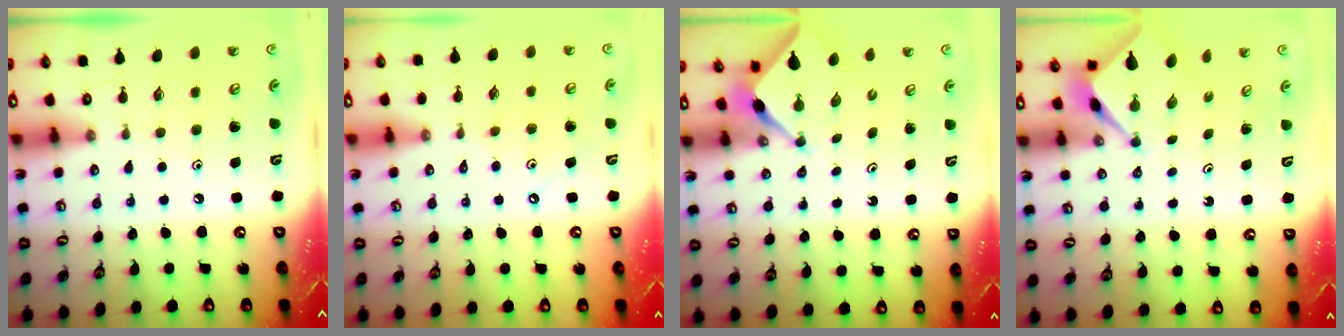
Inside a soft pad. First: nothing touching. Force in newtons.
{"total": 2.1, "press": 2.0, "slide": 0.3}
{"total": 3.2, "press": 3.2, "slide": 0.3}
{"total": 2.6, "press": 2.6, "slide": 0.1}